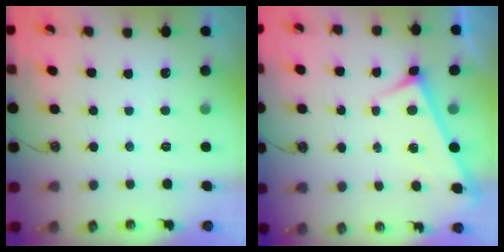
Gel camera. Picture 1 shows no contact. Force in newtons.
{"total": 3.3, "press": 3.3, "slide": 0.3}